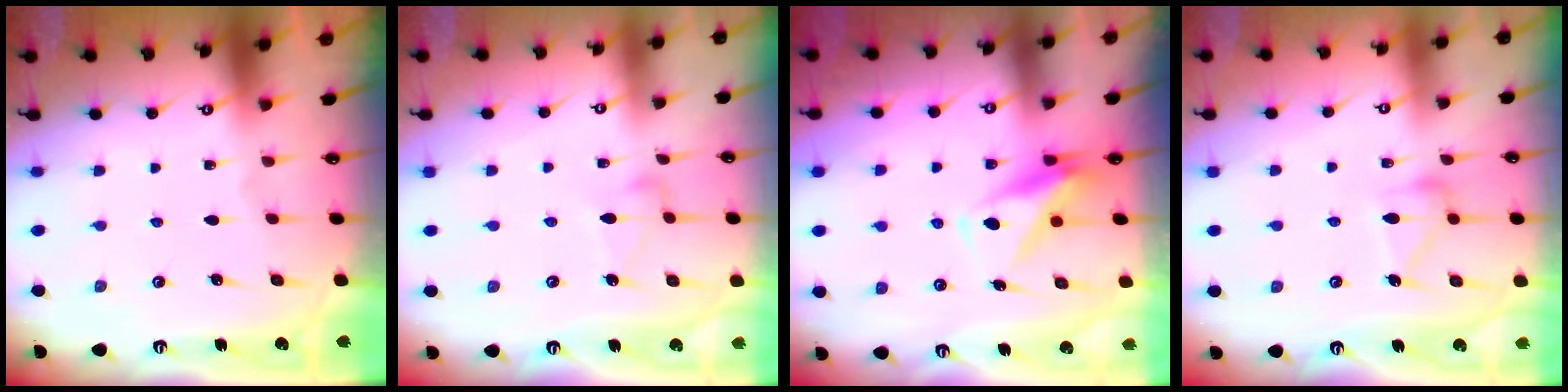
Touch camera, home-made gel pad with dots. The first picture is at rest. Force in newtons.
{"total": 4.3, "press": 4.3, "slide": 0.2}
{"total": 7.5, "press": 7.4, "slide": 1.2}
{"total": 13.3, "press": 13.3, "slide": 0.6}